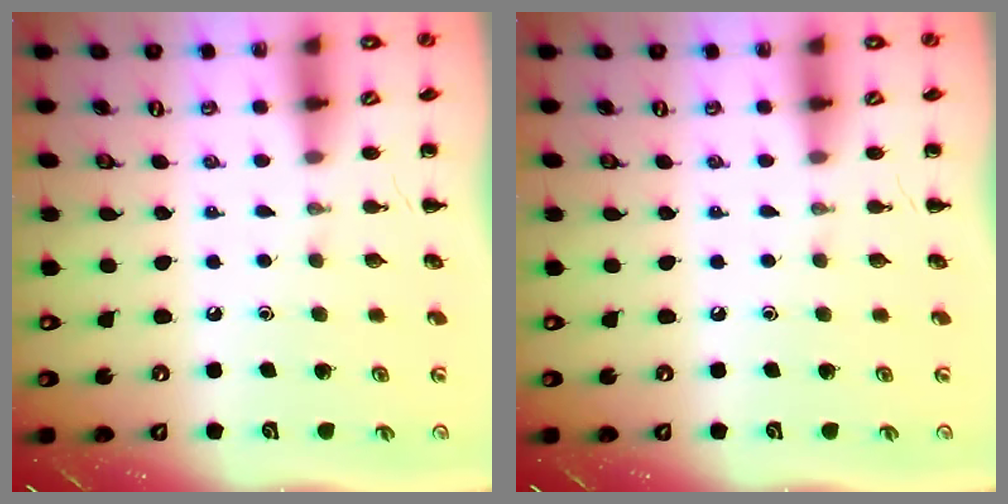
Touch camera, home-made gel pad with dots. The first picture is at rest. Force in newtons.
{"total": 0.0}